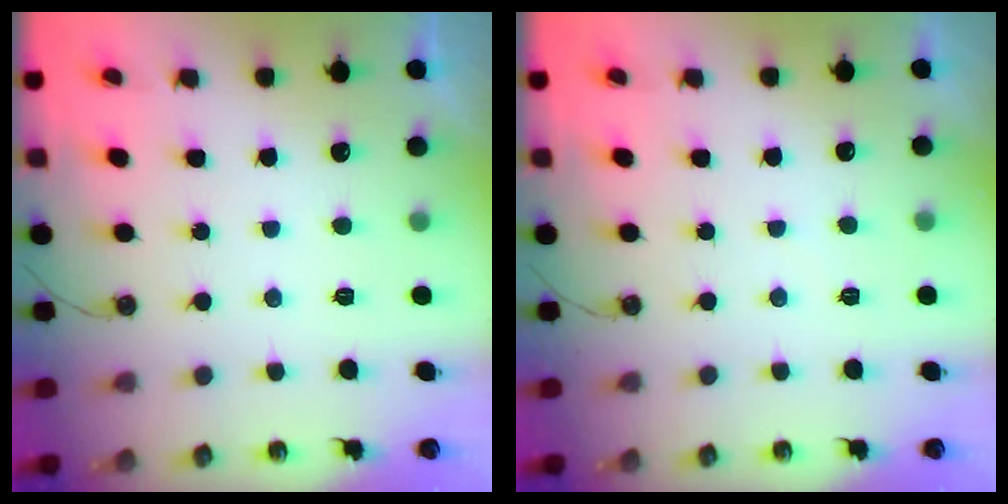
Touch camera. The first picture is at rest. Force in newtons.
{"total": 1.2, "press": 1.2, "slide": 0.3}